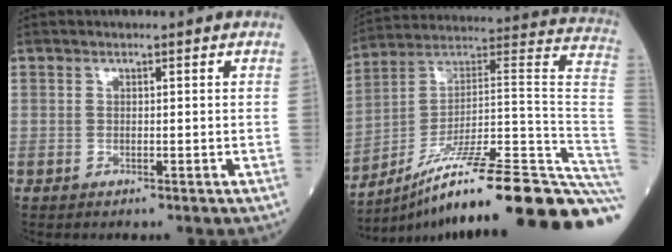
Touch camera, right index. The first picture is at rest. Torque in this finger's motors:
{"motor_torque": [-0.61, -1.34, 0.74, 0.17]}